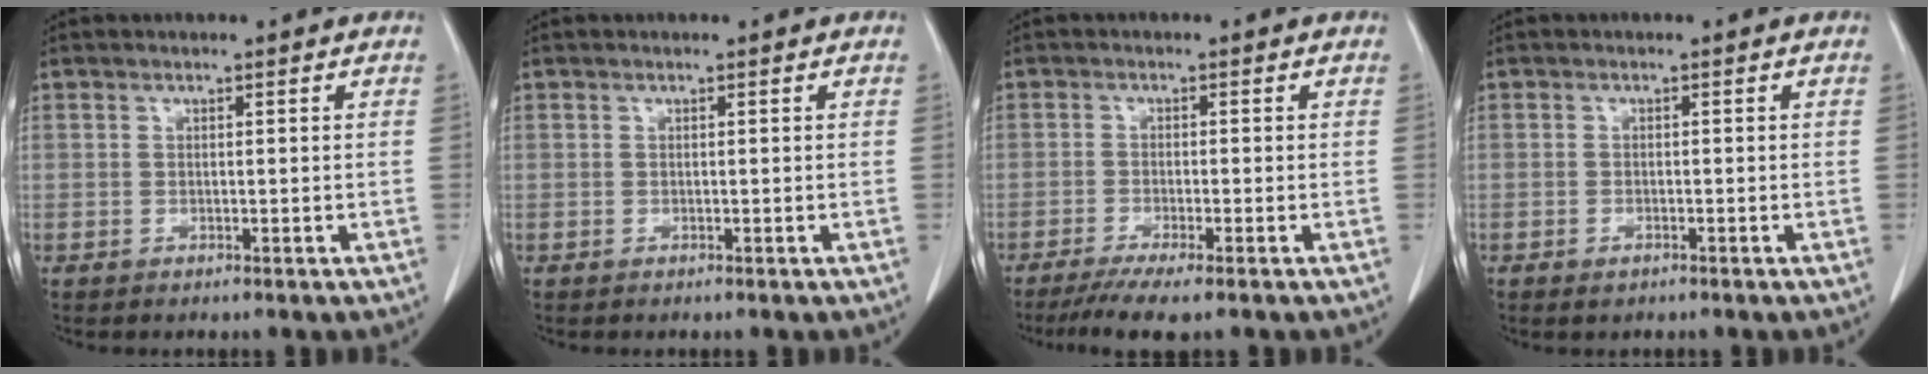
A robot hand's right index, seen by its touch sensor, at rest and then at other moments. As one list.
[{"total": 0.0}, {"total": 5.8, "force": [-4.3, 0.0, 3.9], "torque": [-0.061, -0.014, -0.070]}, {"total": 1.1, "force": [-0.8, 0.5, 0.7], "torque": [-0.012, -0.001, -0.007]}]